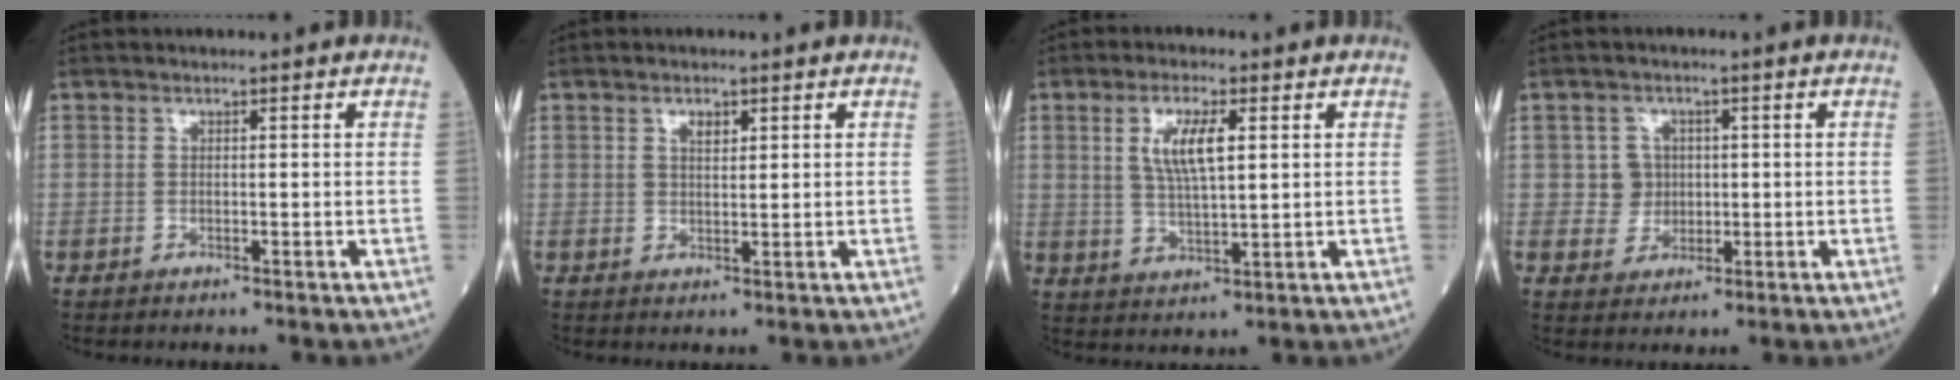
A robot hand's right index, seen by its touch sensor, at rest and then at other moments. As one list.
[{"total": 1.7, "force": [0.9, 0.8, 1.1], "torque": [-0.018, 0.001, 0.016]}, {"total": 6.5, "force": [2.0, 1.5, 6.0], "torque": [-0.120, 0.003, 0.044]}, {"total": 3.6, "force": [0.3, 3.5, 0.3], "torque": [0.004, 0.008, 0.007]}]